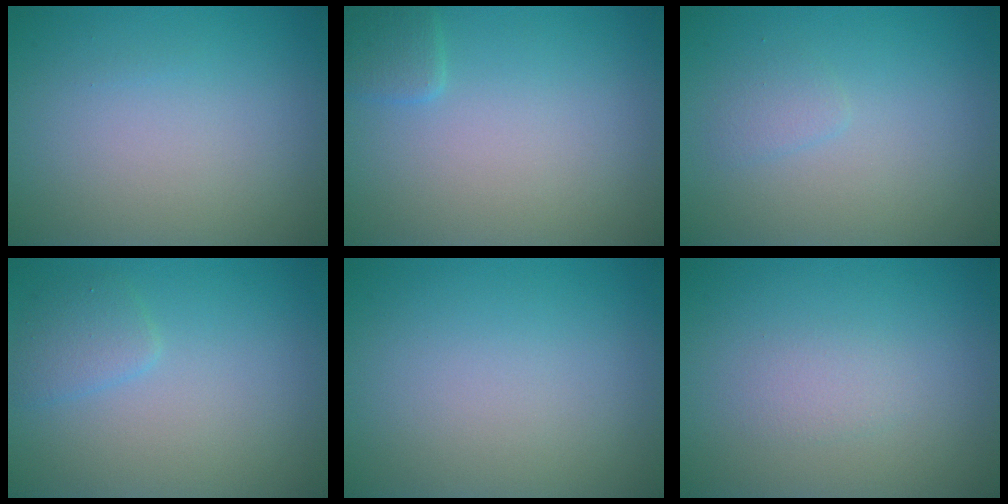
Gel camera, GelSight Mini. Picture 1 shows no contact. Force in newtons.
{"total": 1.3, "press": 1.3, "slide": 0.1}
{"total": 1.0, "press": 1.0, "slide": 0.0}
{"total": 1.7, "press": 1.7, "slide": 0.0}
{"total": 0.0}
{"total": 1.1, "press": 1.1, "slide": 0.1}